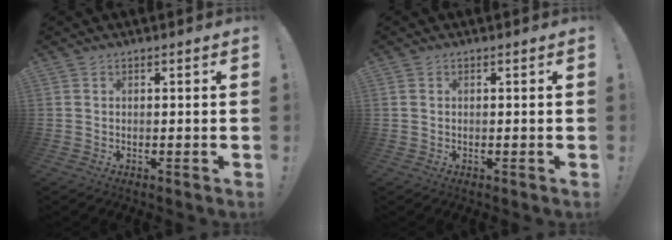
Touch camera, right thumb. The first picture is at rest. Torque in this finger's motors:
{"motor_torque": [0.36, 0.16, 0.15, -0.16, 0.07]}